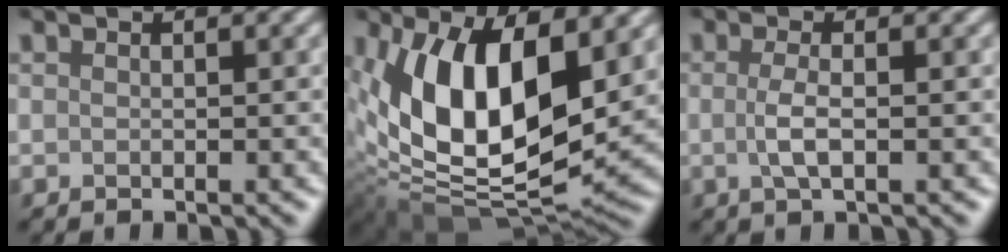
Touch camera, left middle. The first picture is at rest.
{"total": 13.0, "force": [2.9, 6.3, 11.1], "torque": [-0.202, -0.021, 0.053]}
{"total": 2.2, "force": [-0.1, 0.6, 2.1], "torque": [-0.045, -0.002, -0.005]}